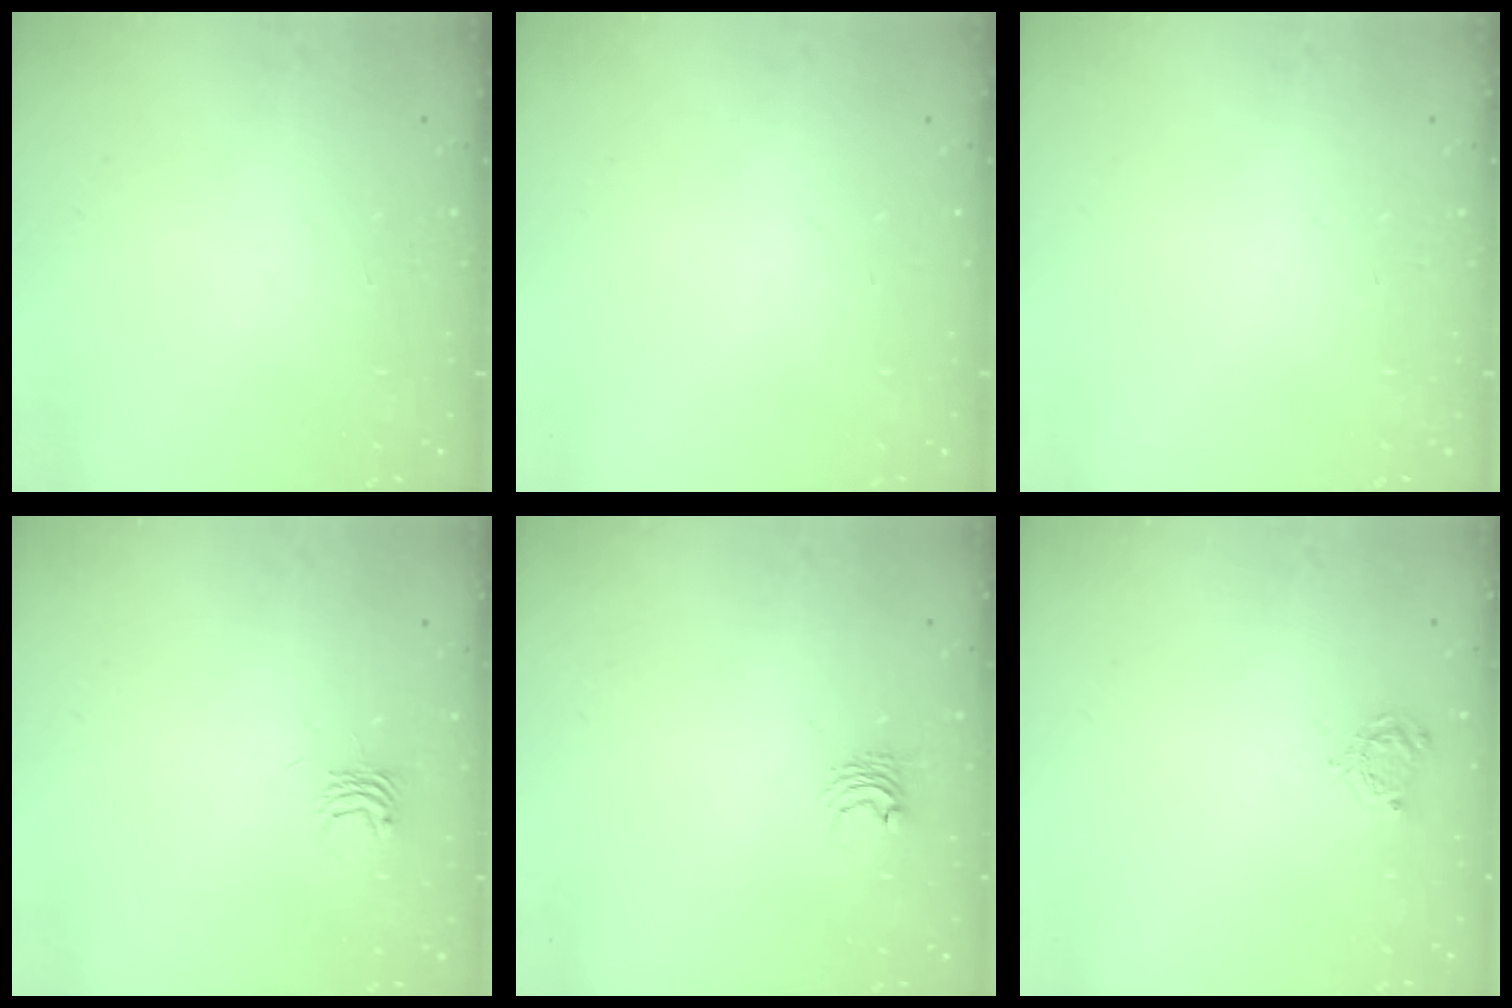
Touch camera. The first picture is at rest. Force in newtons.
{"total": 0.0}
{"total": 0.0}
{"total": 4.0, "press": 4.0, "slide": 0.0}
{"total": 3.8, "press": 3.8, "slide": 0.5}
{"total": 5.0, "press": 5.0, "slide": 0.3}